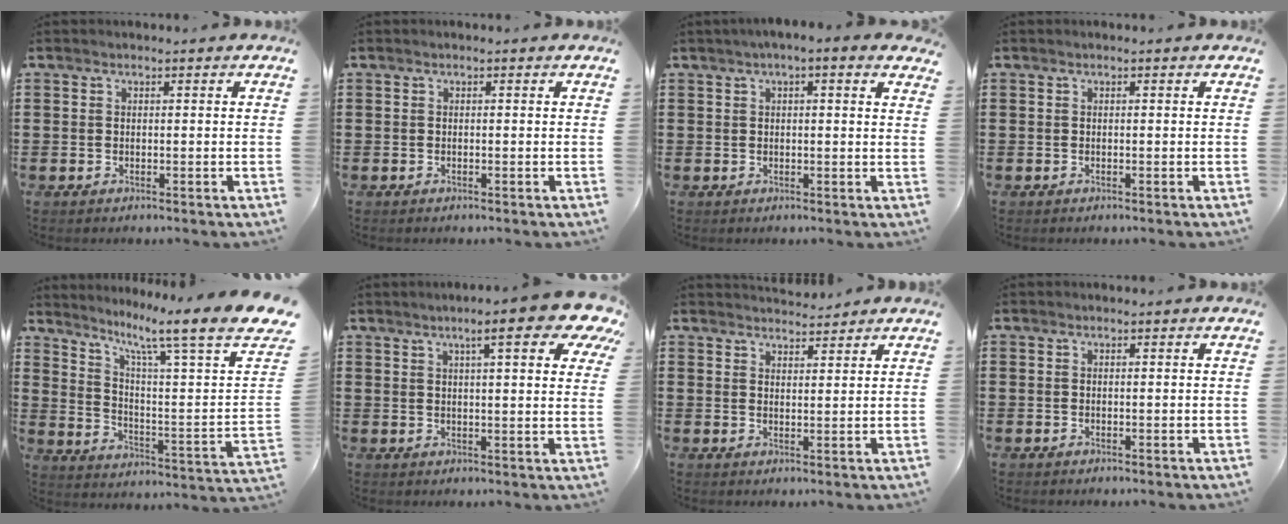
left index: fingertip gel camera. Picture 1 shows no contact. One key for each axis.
{"total": 0.0}
{"total": 1.7, "fx": 1.0, "fy": 0.6, "fz": 1.3, "tx": -0.029, "ty": 0.006, "tz": 0.015}
{"total": 0.0}
{"total": 9.1, "fx": 6.2, "fy": -0.3, "fz": 6.6, "tx": -0.134, "ty": -0.051, "tz": 0.088}
{"total": 9.6, "fx": 6.2, "fy": 1.7, "fz": 7.1, "tx": -0.113, "ty": -0.014, "tz": 0.097}
{"total": 2.7, "fx": 2.7, "fy": 0.1, "fz": -0.1, "tx": -0.006, "ty": -0.007, "tz": 0.051}
{"total": 0.0}